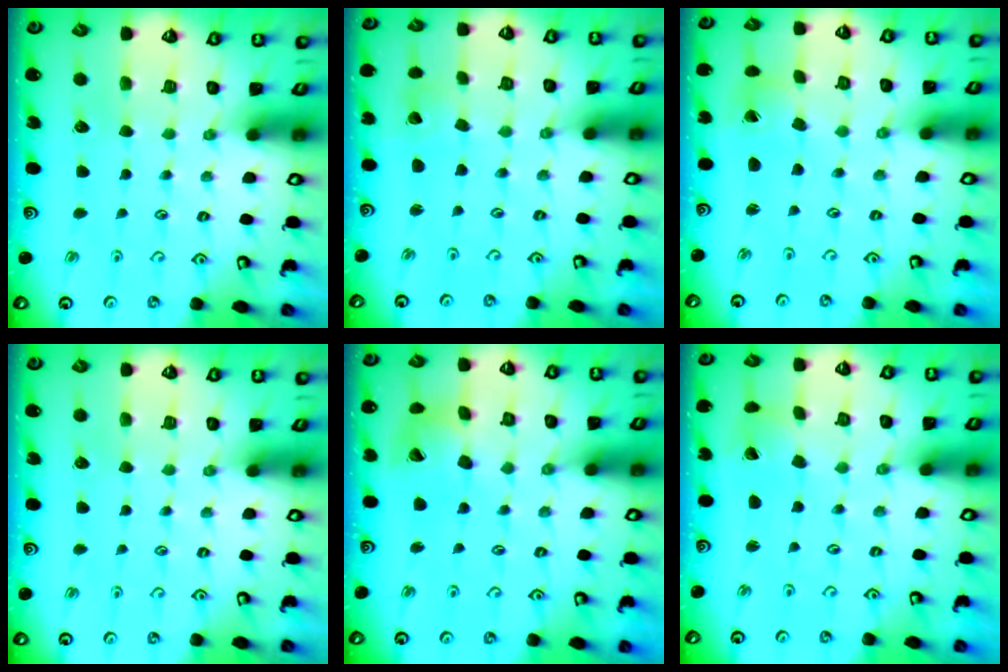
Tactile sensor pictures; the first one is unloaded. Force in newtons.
{"total": 2.2, "press": 2.2, "slide": 0.1}
{"total": 0.5, "press": 0.5, "slide": 0.1}
{"total": 0.0}
{"total": 12.0, "press": 11.9, "slide": 1.4}
{"total": 1.2, "press": 1.2, "slide": 0.2}